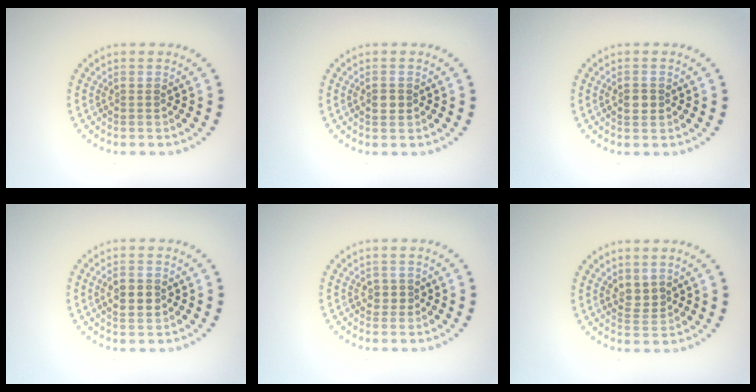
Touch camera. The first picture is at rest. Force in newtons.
{"total": 1.5, "press": 1.5, "slide": 0.3}
{"total": 1.6, "press": 1.5, "slide": 0.3}
{"total": 2.5, "press": 2.5, "slide": 0.2}
{"total": 1.2, "press": 1.0, "slide": 0.6}
{"total": 1.6, "press": 1.3, "slide": 1.0}